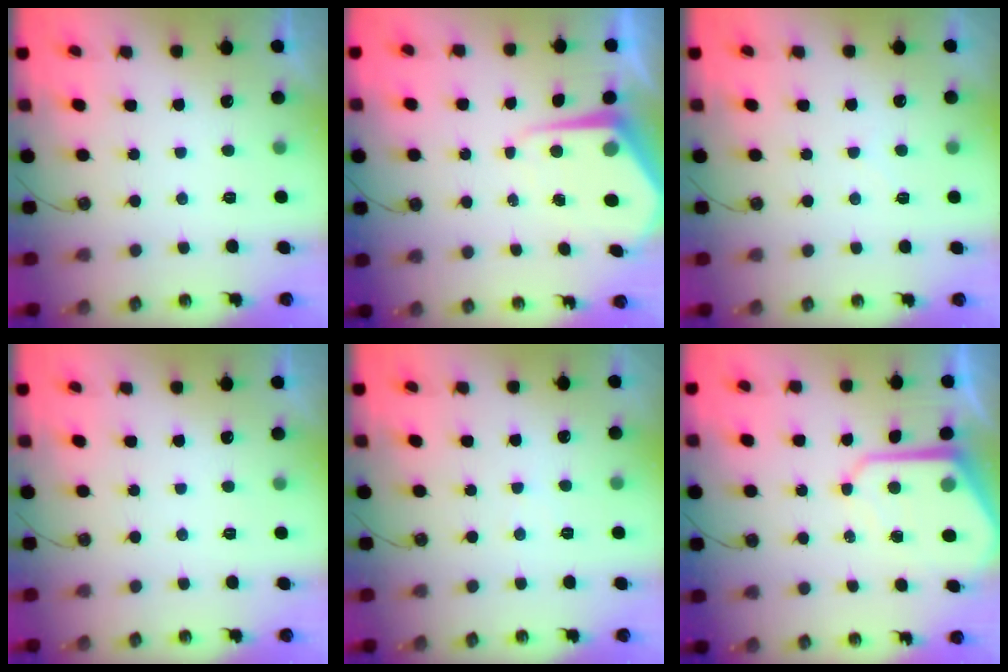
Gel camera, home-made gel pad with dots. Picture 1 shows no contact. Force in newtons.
{"total": 6.4, "press": 6.4, "slide": 0.4}
{"total": 3.4, "press": 3.4, "slide": 0.5}
{"total": 0.0}
{"total": 2.9, "press": 2.9, "slide": 0.5}
{"total": 10.6, "press": 10.5, "slide": 1.0}